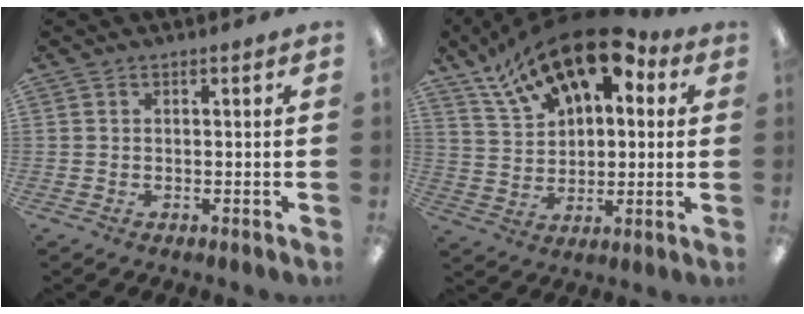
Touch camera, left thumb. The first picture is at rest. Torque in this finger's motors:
{"motor_torque": [0.72, 1.96, 1.38, -1.39, 0.38]}